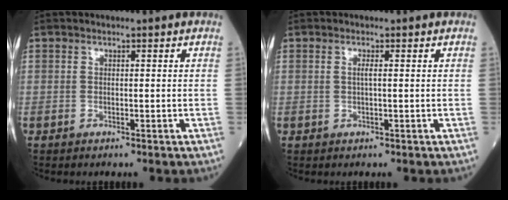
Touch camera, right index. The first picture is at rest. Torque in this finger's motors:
{"motor_torque": [-0.07, 0.01, -0.06, 0.00]}